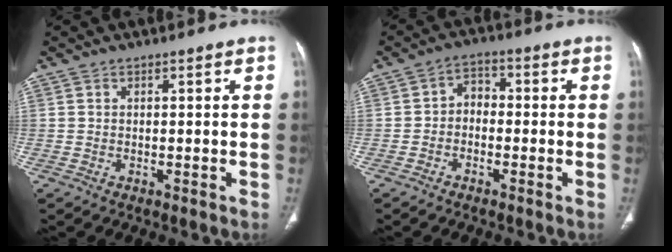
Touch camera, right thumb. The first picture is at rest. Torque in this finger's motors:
{"motor_torque": [-0.81, -0.02, -0.16, 0.26, 0.09]}